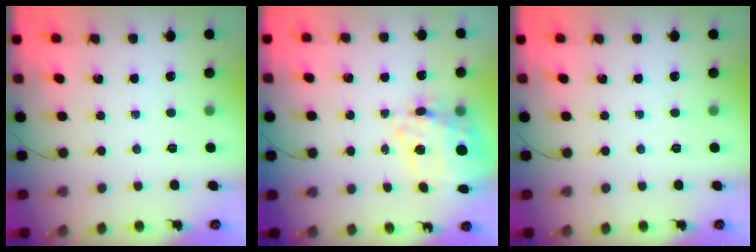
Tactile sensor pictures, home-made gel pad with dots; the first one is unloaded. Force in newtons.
{"total": 17.0, "press": 16.6, "slide": 3.6}
{"total": 0.0}